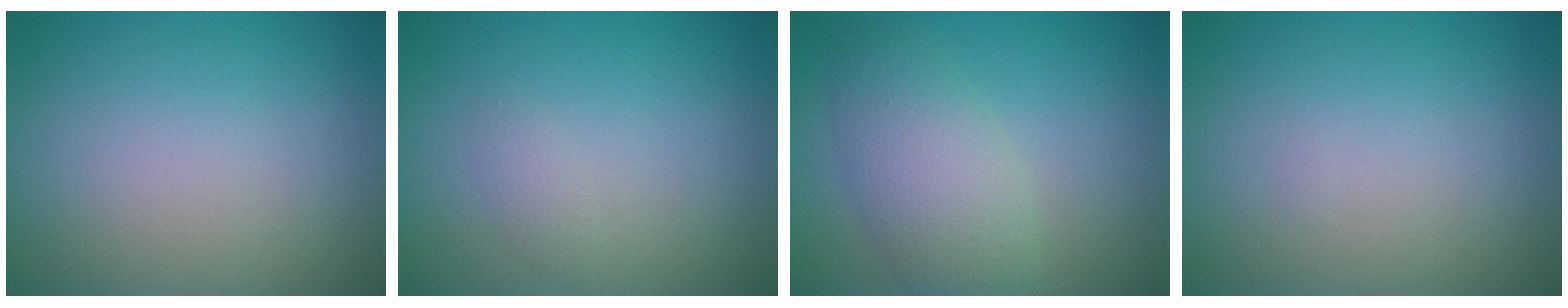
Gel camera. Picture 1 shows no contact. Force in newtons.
{"total": 0.9, "press": 0.9, "slide": 0.0}
{"total": 4.8, "press": 4.7, "slide": 0.2}
{"total": 0.0}